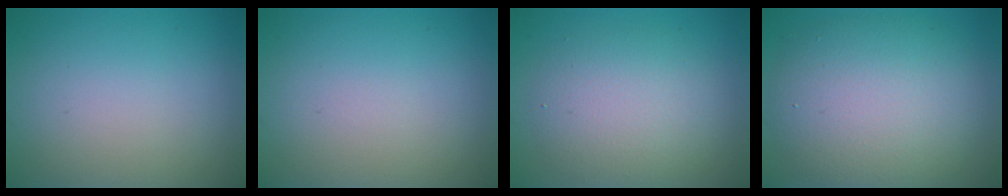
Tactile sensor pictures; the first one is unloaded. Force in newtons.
{"total": 0.0}
{"total": 4.8, "press": 4.8, "slide": 0.4}
{"total": 8.8, "press": 8.8, "slide": 0.5}